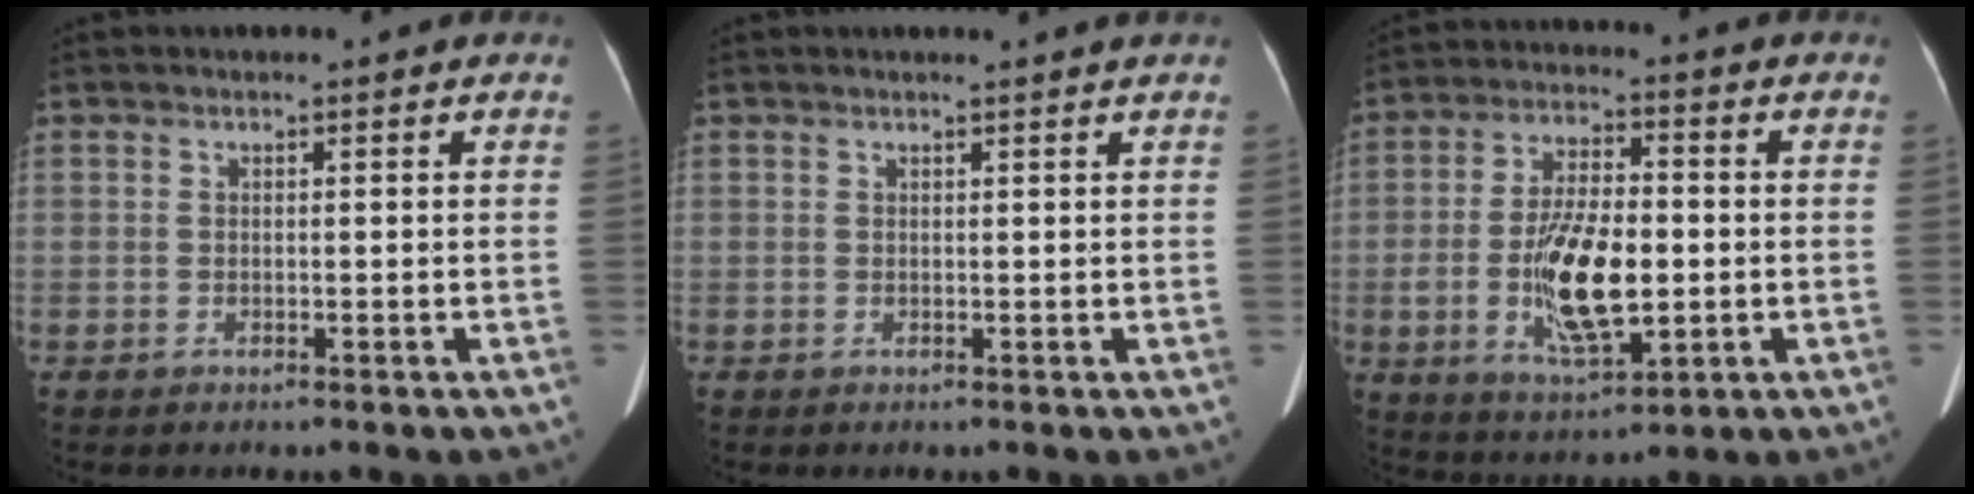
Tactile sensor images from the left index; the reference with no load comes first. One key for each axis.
{"total": 1.4, "fx": 1.3, "fy": -0.4, "fz": 0.4, "tx": -0.015, "ty": 0.000, "tz": 0.017}
{"total": 13.0, "fx": -1.8, "fy": 4.8, "fz": 11.9, "tx": -0.233, "ty": -0.002, "tz": -0.025}